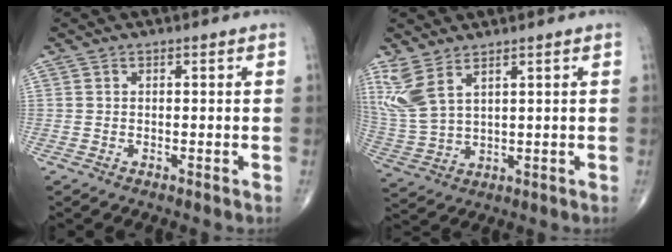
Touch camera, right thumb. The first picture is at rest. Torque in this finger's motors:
{"motor_torque": [-0.35, 0.28, 0.82, 0.68, 0.12]}